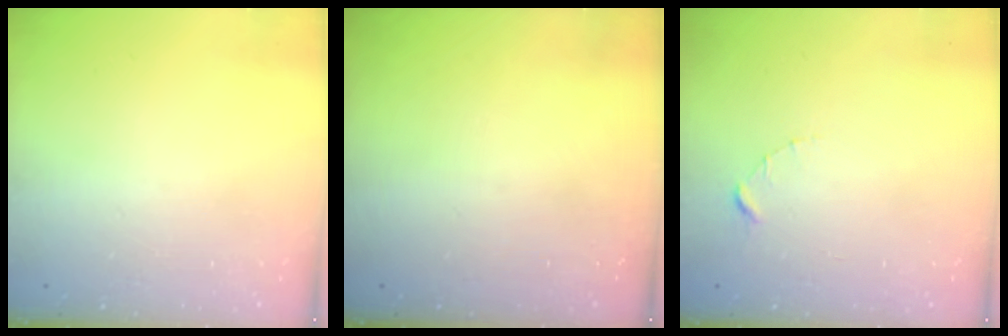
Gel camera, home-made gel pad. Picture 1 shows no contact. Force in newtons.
{"total": 0.0}
{"total": 1.5, "press": 1.5, "slide": 0.2}